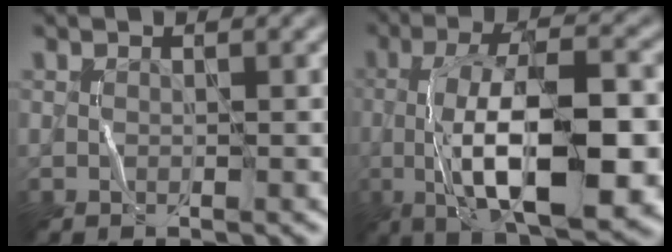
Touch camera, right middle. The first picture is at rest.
{"total": 13.2, "force": [-2.9, 4.8, 11.9], "torque": [-0.194, -0.001, -0.050]}